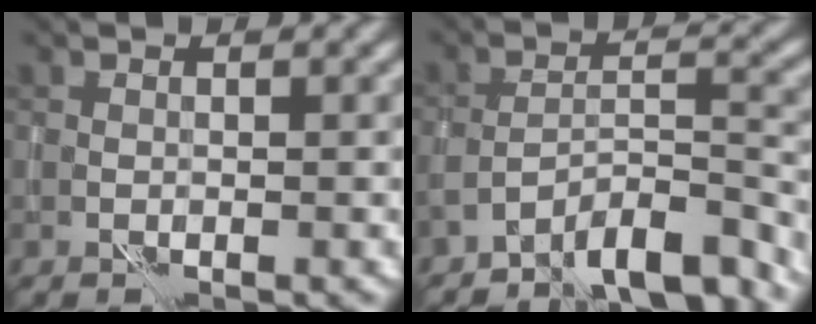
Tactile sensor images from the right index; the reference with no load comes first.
{"total": 6.9, "force": [-5.9, 1.5, 3.3], "torque": [-0.044, 0.007, -0.100]}